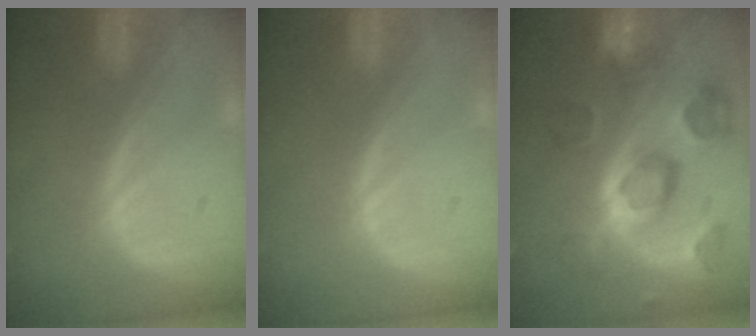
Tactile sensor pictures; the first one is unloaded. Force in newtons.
{"total": 0.0}
{"total": 11.6, "press": 10.0, "slide": 5.8}